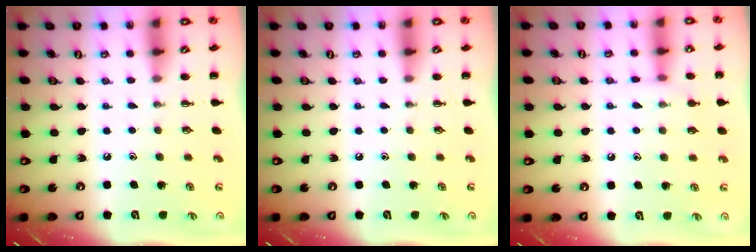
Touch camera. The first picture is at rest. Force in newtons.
{"total": 0.0}
{"total": 5.5, "press": 5.3, "slide": 1.5}